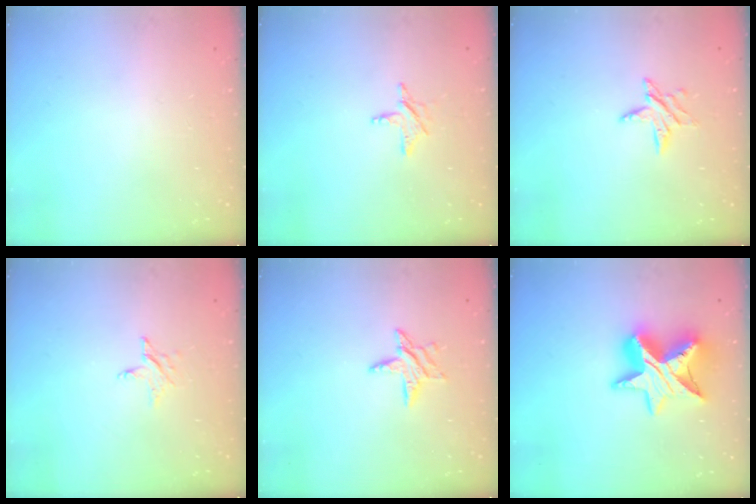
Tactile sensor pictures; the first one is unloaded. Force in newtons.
{"total": 3.9, "press": 3.9, "slide": 0.3}
{"total": 6.7, "press": 6.6, "slide": 0.7}
{"total": 2.9, "press": 2.9, "slide": 0.2}
{"total": 6.5, "press": 6.5, "slide": 0.5}
{"total": 15.2, "press": 15.1, "slide": 1.1}